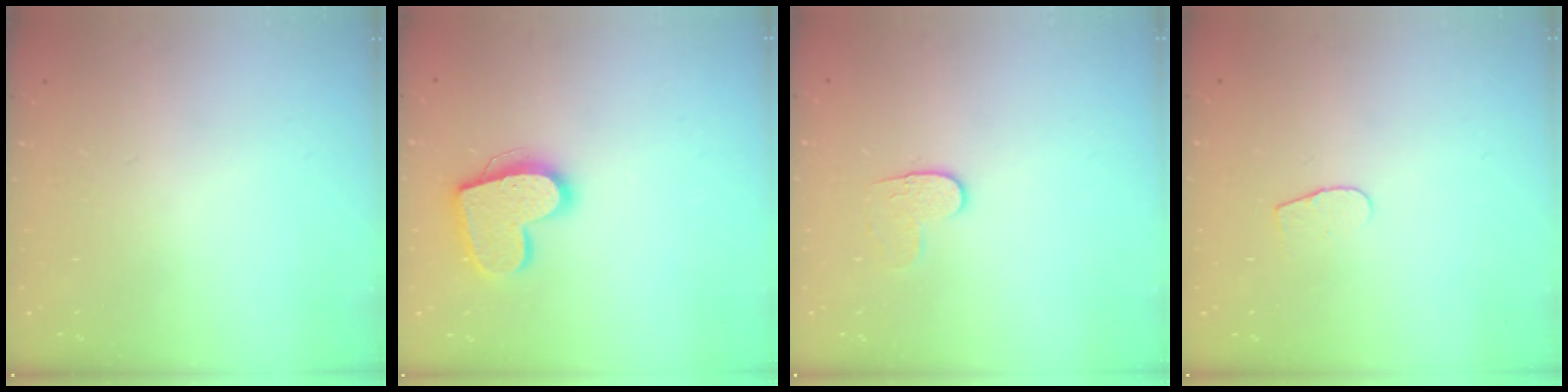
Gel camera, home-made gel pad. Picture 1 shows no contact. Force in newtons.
{"total": 16.5, "press": 16.4, "slide": 1.2}
{"total": 5.8, "press": 5.8, "slide": 0.6}
{"total": 4.6, "press": 4.6, "slide": 0.4}